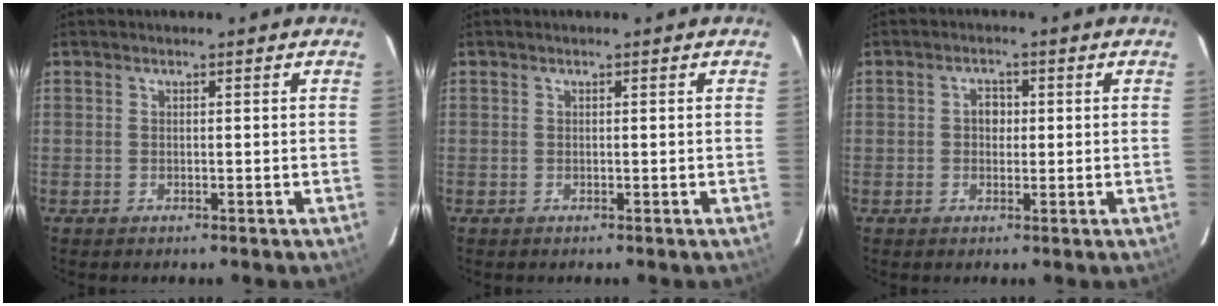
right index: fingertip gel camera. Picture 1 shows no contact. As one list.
[{"total": 0.0}, {"total": 2.4, "force": [0.1, 2.1, 1.2], "torque": [-0.018, 0.009, 0.000]}]